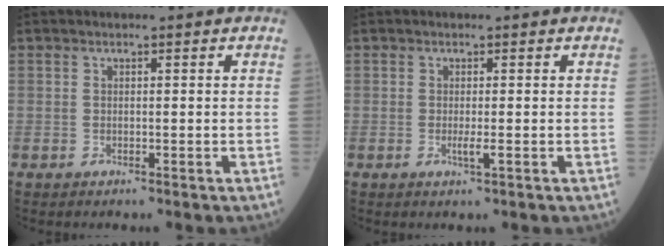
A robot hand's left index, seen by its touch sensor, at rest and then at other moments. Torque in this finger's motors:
{"motor_torque": [0.20, 0.20, 0.15, 0.05]}